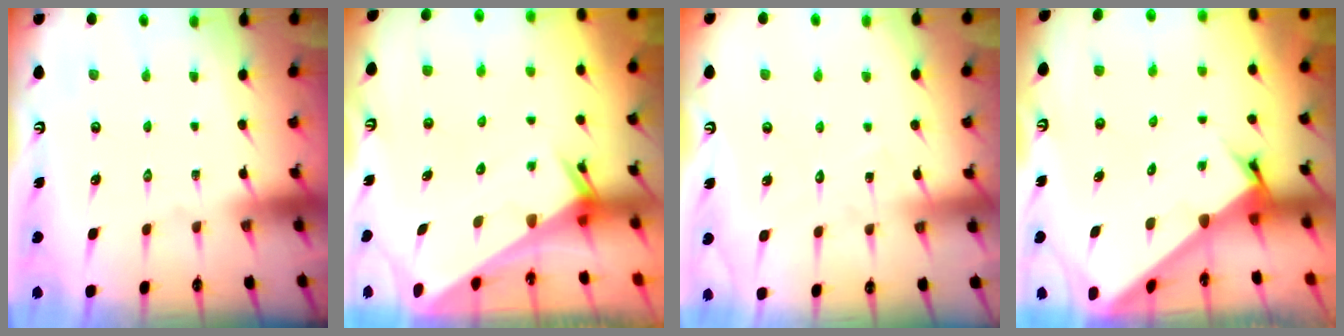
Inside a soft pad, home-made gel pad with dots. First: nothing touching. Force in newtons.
{"total": 2.6, "press": 2.6, "slide": 0.1}
{"total": 5.9, "press": 5.9, "slide": 0.4}
{"total": 4.1, "press": 4.1, "slide": 0.3}